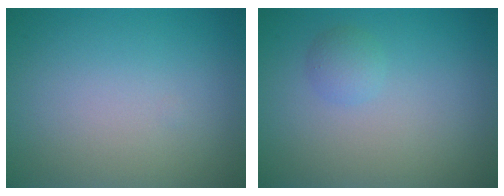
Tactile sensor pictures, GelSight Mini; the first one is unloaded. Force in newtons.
{"total": 1.3, "press": 1.3, "slide": 0.1}